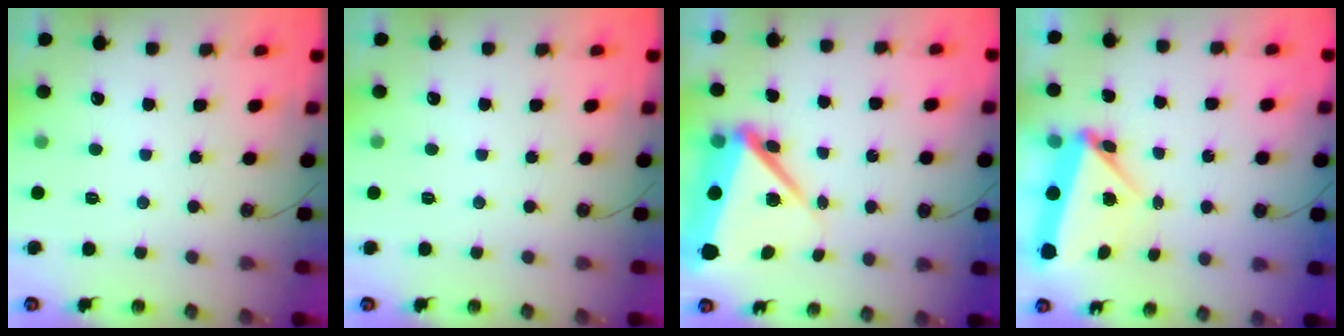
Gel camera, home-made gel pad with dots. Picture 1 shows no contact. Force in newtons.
{"total": 0.0}
{"total": 10.7, "press": 10.6, "slide": 1.0}
{"total": 6.4, "press": 6.3, "slide": 1.0}